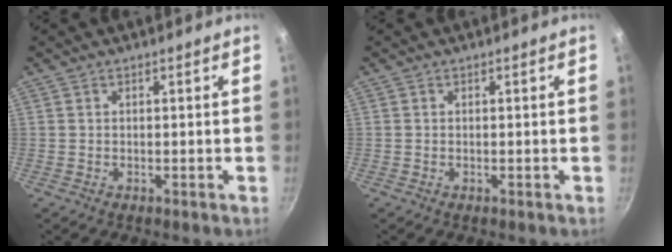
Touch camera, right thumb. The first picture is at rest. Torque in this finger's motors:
{"motor_torque": [-0.07, 0.22, 0.28, 0.15, -0.03]}